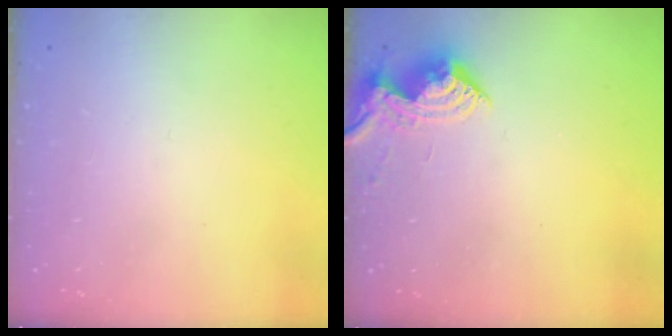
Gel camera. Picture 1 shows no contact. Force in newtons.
{"total": 10.1, "press": 10.1, "slide": 0.4}